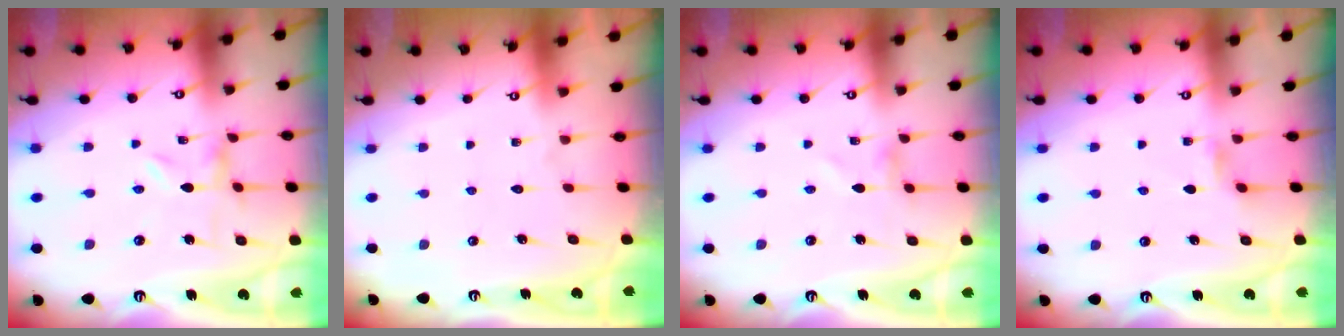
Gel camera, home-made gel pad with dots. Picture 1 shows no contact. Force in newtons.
{"total": 1.6, "press": 1.6, "slide": 0.1}
{"total": 0.0}
{"total": 1.7, "press": 1.7, "slide": 0.4}